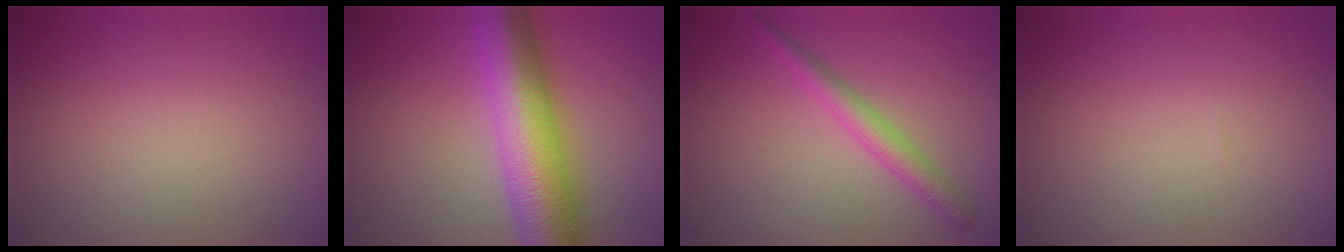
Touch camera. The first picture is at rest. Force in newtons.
{"total": 11.1, "press": 11.1, "slide": 0.1}
{"total": 2.5, "press": 2.5, "slide": 0.0}
{"total": 0.0}